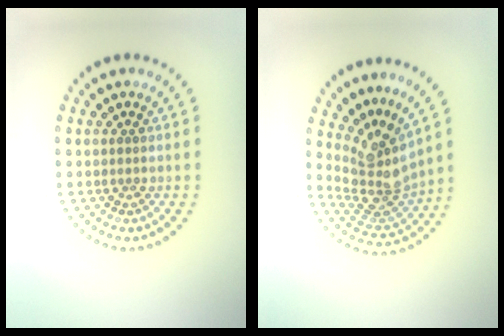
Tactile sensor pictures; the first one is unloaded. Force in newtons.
{"total": 4.6, "press": 3.2, "slide": 3.4}